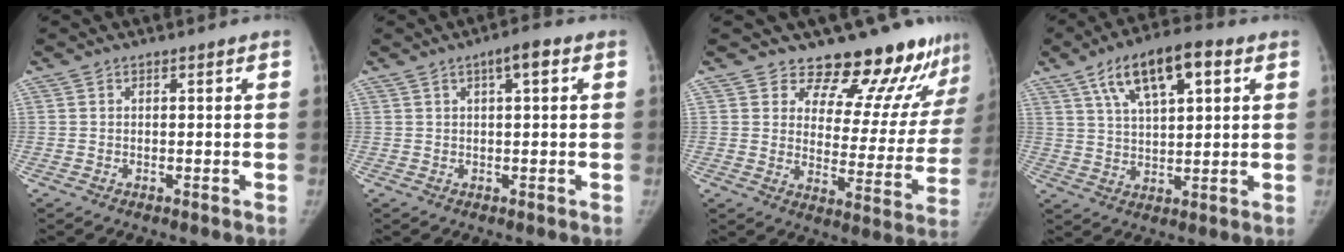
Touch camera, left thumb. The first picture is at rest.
{"total": 3.5, "force": [1.4, 0.9, 3.1], "torque": [-0.046, 0.006, 0.018]}
{"total": 17.3, "force": [15.4, 6.2, 4.8], "torque": [0.004, -0.119, 0.186]}
{"total": 13.2, "force": [6.1, 5.4, 10.4], "torque": [-0.156, -0.002, 0.099]}